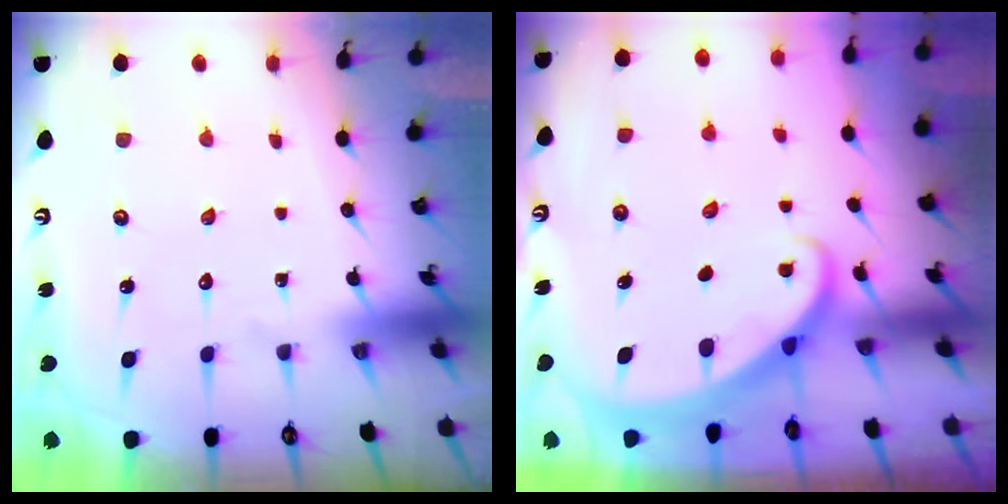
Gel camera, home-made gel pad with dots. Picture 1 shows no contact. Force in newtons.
{"total": 1.8, "press": 1.8, "slide": 0.1}